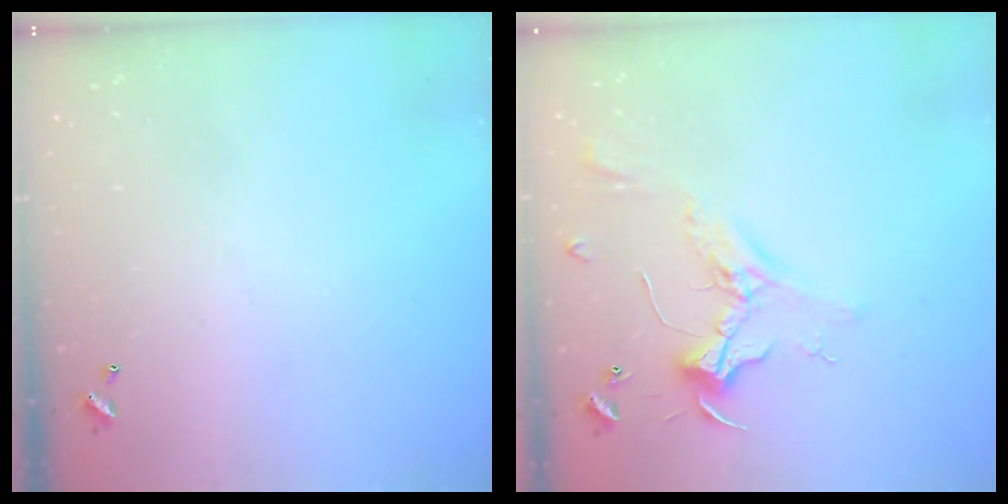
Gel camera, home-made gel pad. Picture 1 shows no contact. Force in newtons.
{"total": 2.4, "press": 2.3, "slide": 0.8}